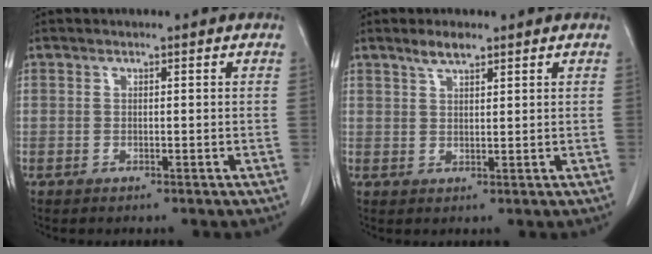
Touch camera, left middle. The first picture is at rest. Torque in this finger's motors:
{"motor_torque": [0.43, -0.38, 0.00, 0.02]}